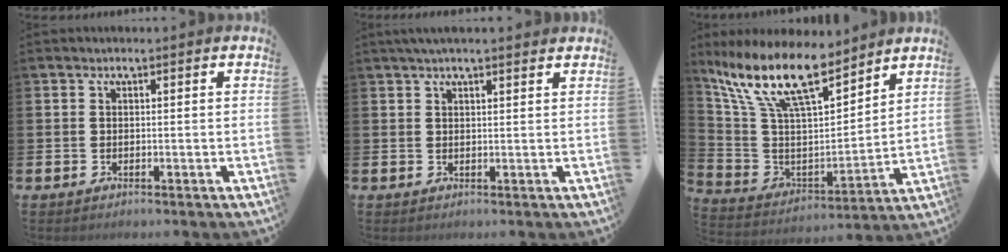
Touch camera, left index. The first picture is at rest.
{"total": 2.6, "force": [2.2, 0.3, 1.3], "torque": [-0.027, 0.000, 0.039]}
{"total": 13.8, "force": [11.1, 3.8, 7.2], "torque": [-0.179, -0.070, 0.195]}